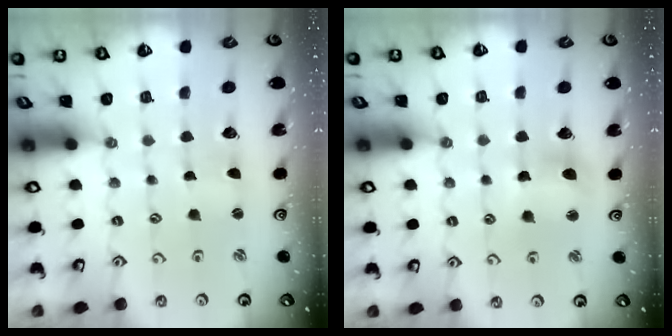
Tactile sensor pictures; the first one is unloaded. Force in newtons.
{"total": 7.0, "press": 7.0, "slide": 0.9}